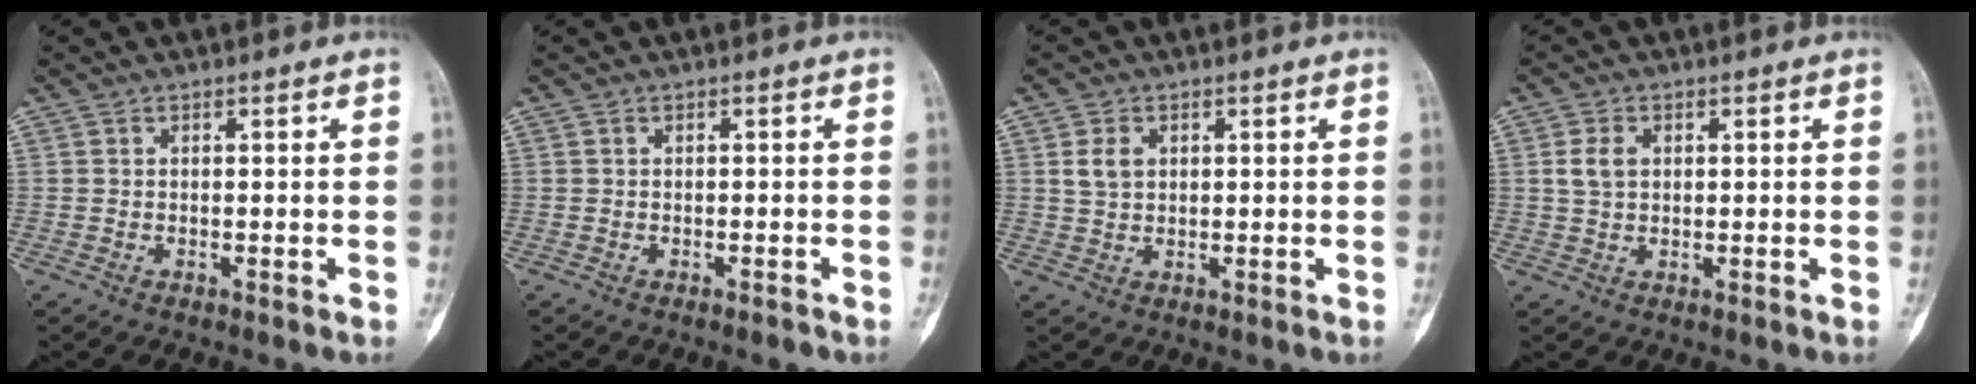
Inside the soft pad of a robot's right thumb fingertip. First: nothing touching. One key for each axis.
{"total": 0.8, "fx": -0.6, "fy": 0.2, "fz": 0.4, "tx": -0.006, "ty": 0.004, "tz": -0.010}
{"total": 3.5, "fx": 1.0, "fy": 2.6, "fz": 2.2, "tx": -0.034, "ty": 0.000, "tz": 0.023}
{"total": 3.6, "fx": 0.8, "fy": 2.6, "fz": 2.4, "tx": -0.044, "ty": 0.003, "tz": 0.016}